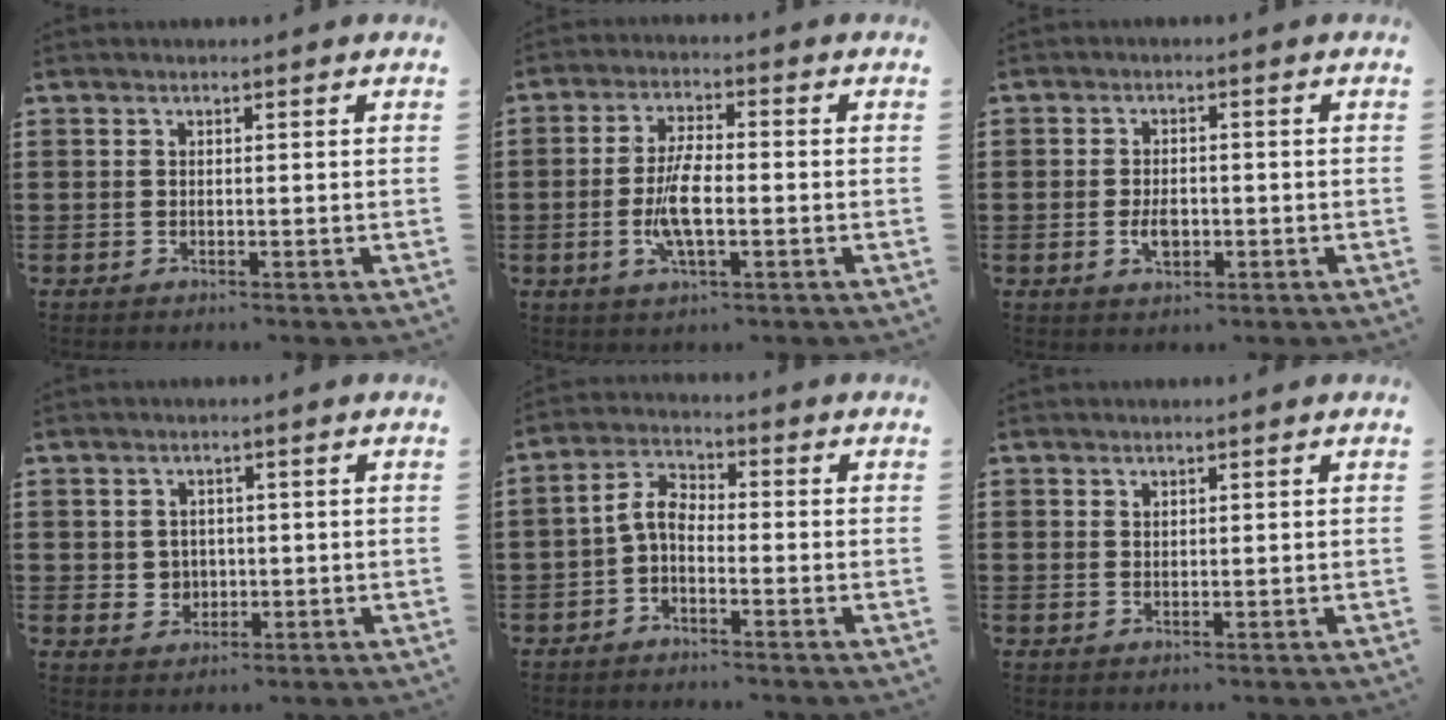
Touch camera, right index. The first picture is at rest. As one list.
[{"total": 6.9, "force": [-1.3, 2.2, 6.5], "torque": [-0.144, -0.009, -0.030]}, {"total": 3.0, "force": [-0.7, 1.8, 2.3], "torque": [-0.051, -0.003, -0.013]}, {"total": 2.4, "force": [0.2, 2.4, 0.5], "torque": [-0.021, 0.010, 0.000]}, {"total": 3.9, "force": [-1.3, 2.0, 3.1], "torque": [-0.083, 0.006, -0.034]}, {"total": 0.9, "force": [0.8, 0.5, 0.1], "torque": [-0.004, 0.001, 0.015]}]